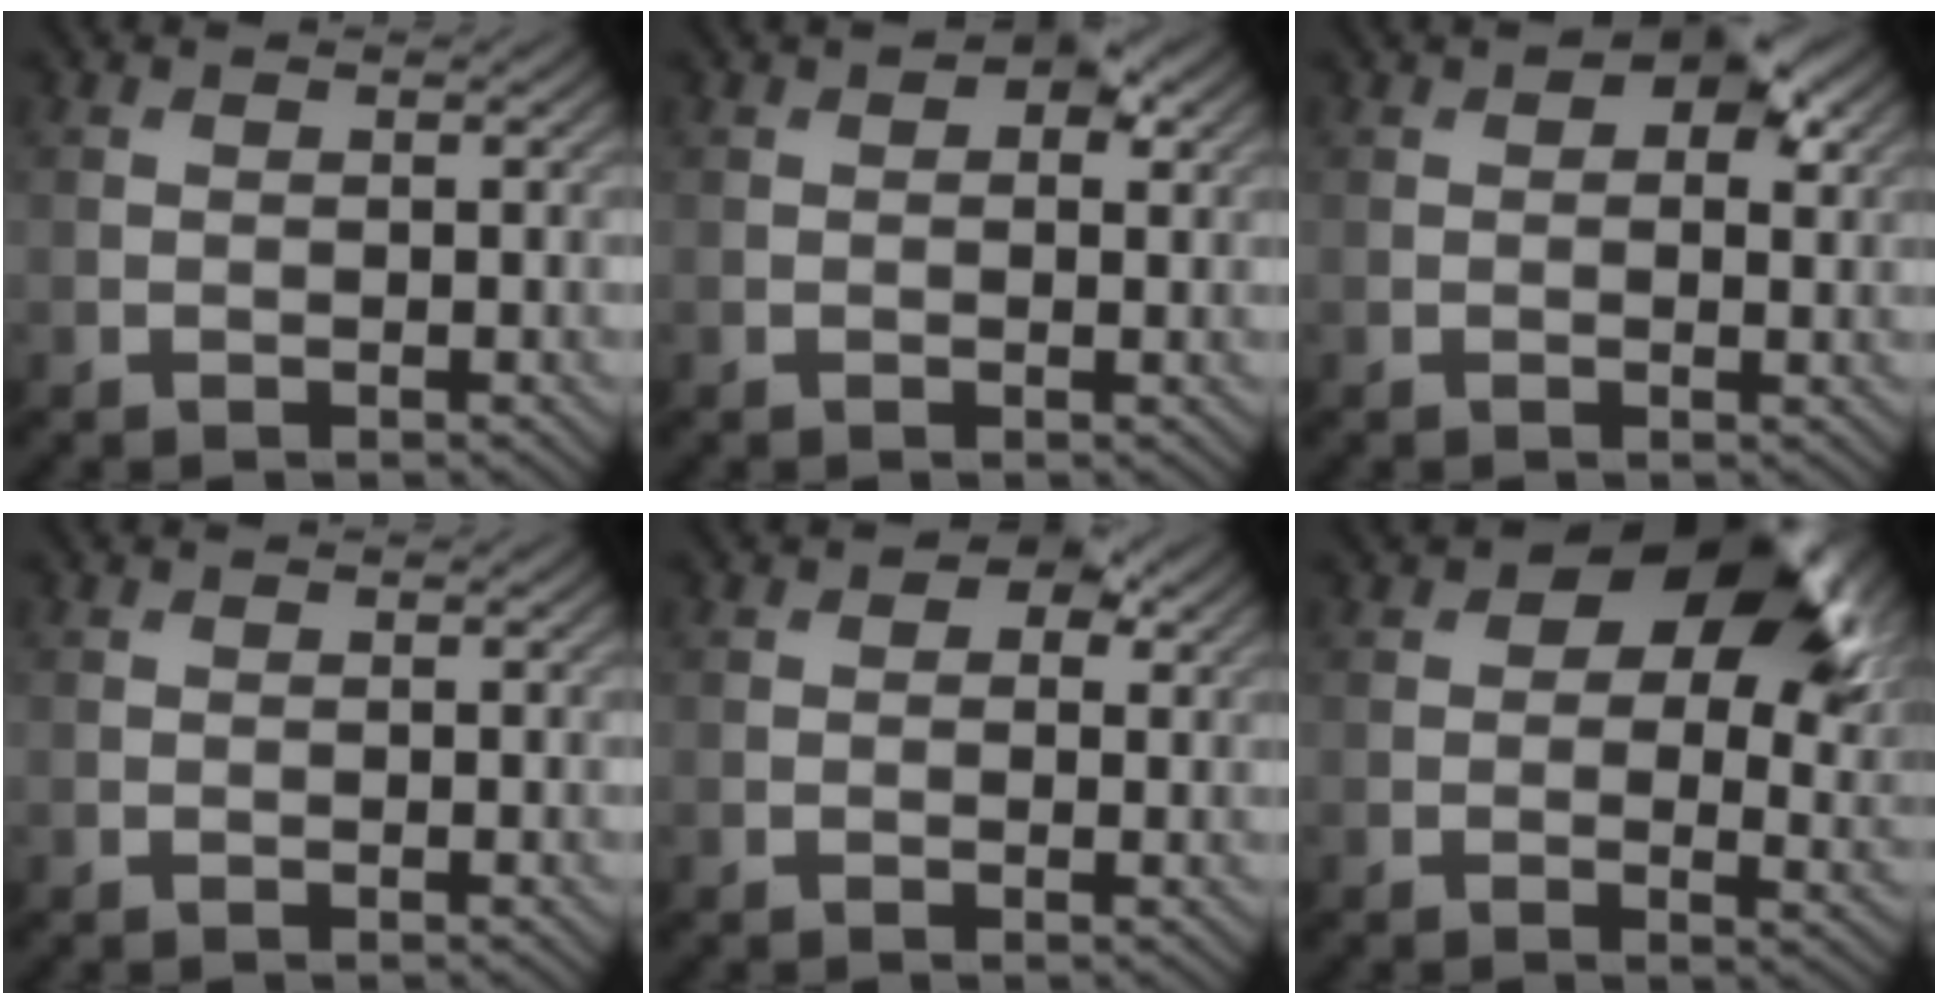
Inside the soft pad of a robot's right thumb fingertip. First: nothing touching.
{"total": 3.0, "force": [1.4, 1.6, 2.1], "torque": [-0.025, 0.001, 0.018]}
{"total": 5.1, "force": [2.3, 2.7, 3.7], "torque": [-0.047, 0.001, 0.027]}
{"total": 0.0}
{"total": 3.1, "force": [1.5, 1.9, 1.9], "torque": [-0.022, -0.002, 0.015]}
{"total": 13.8, "force": [6.1, 7.5, 9.9], "torque": [-0.139, 0.000, 0.096]}